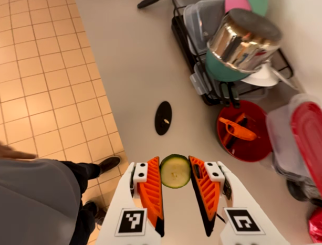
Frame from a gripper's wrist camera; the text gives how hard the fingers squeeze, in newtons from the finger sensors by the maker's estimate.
{"total": 7.5, "left": 7.7, "right": 7.4}